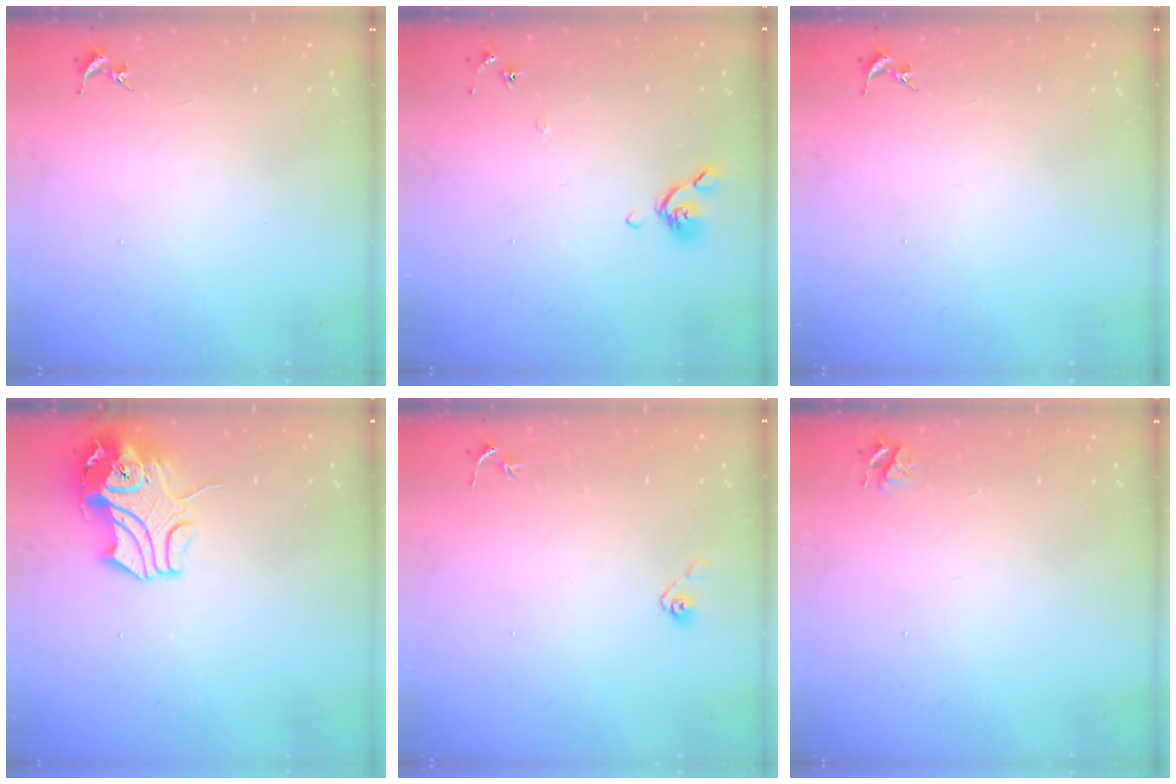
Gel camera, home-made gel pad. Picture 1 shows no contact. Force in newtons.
{"total": 5.4, "press": 5.3, "slide": 1.1}
{"total": 0.0}
{"total": 12.0, "press": 11.8, "slide": 2.0}
{"total": 4.0, "press": 3.4, "slide": 2.0}
{"total": 4.0, "press": 3.9, "slide": 0.4}